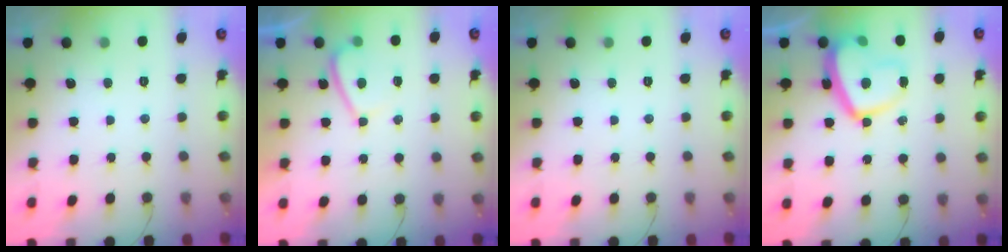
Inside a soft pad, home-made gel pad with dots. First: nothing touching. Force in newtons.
{"total": 4.5, "press": 4.3, "slide": 1.1}
{"total": 0.0}
{"total": 14.1, "press": 14.1, "slide": 1.3}